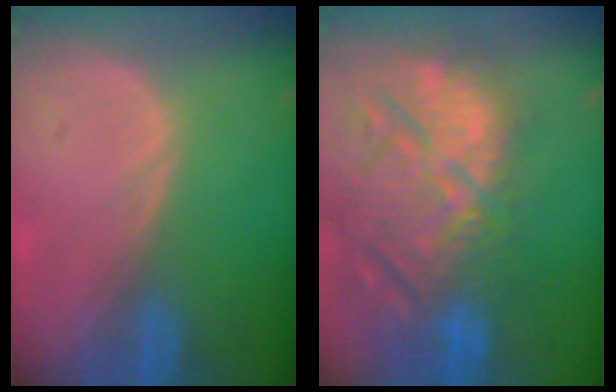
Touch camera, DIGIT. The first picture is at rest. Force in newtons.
{"total": 15.2, "press": 13.0, "slide": 7.9}